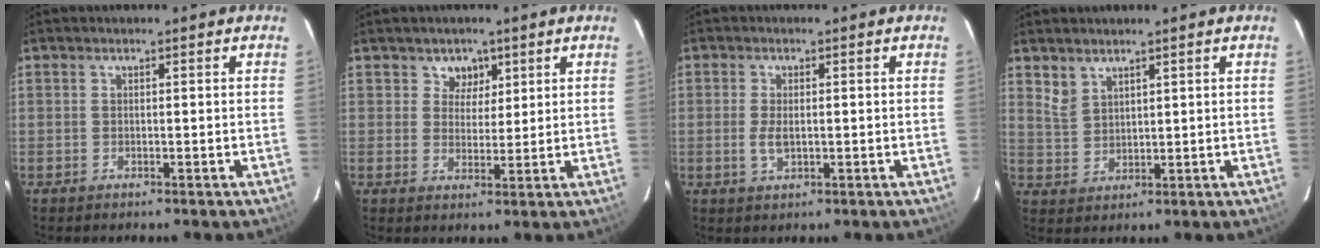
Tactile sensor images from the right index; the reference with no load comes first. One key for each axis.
{"total": 3.9, "fx": 2.1, "fy": 3.2, "fz": 0.4, "tx": 0.004, "ty": 0.001, "tz": 0.034}
{"total": 3.0, "fx": -0.4, "fy": 1.3, "fz": 2.7, "tx": -0.053, "ty": -0.005, "tz": -0.005}
{"total": 3.8, "fx": 3.1, "fy": 1.8, "fz": 1.2, "tx": -0.023, "ty": 0.004, "tz": 0.068}